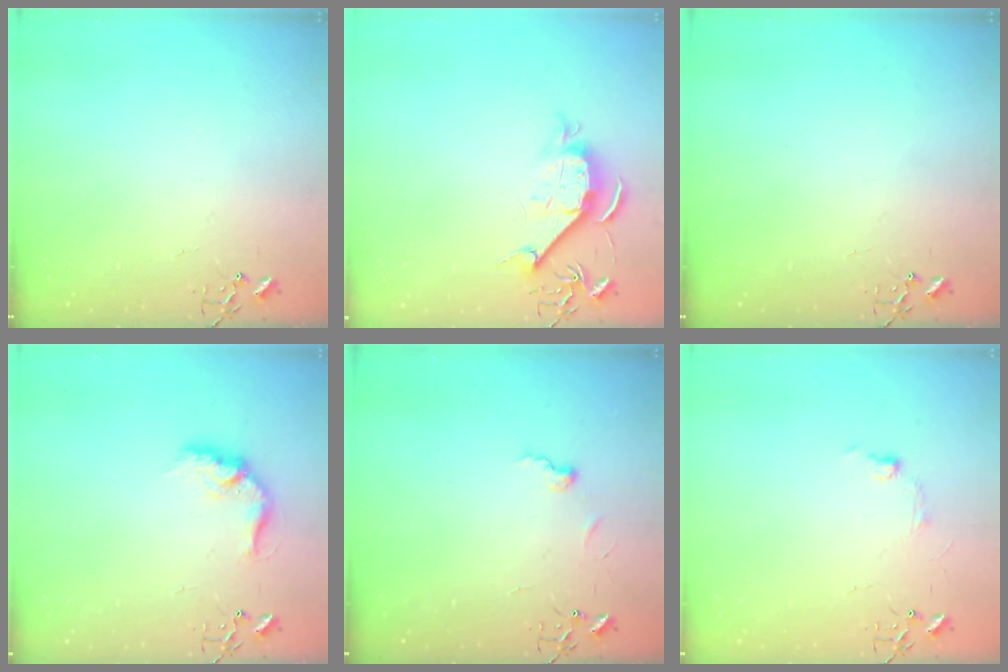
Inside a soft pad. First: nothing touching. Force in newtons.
{"total": 9.3, "press": 9.2, "slide": 1.1}
{"total": 0.0}
{"total": 12.4, "press": 12.4, "slide": 0.6}
{"total": 5.5, "press": 5.5, "slide": 0.6}
{"total": 6.4, "press": 6.3, "slide": 0.9}